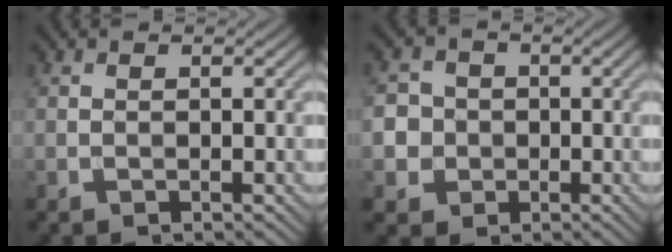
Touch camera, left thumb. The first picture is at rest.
{"total": 5.5, "force": [-0.7, 5.3, 1.3], "torque": [-0.042, 0.012, -0.042]}